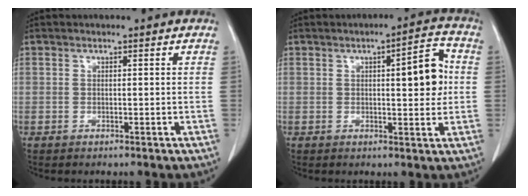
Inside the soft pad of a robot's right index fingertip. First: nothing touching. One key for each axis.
{"total": 7.4, "fx": 0.9, "fy": 1.8, "fz": 7.1, "tx": -0.095, "ty": 0.013, "tz": 0.012}